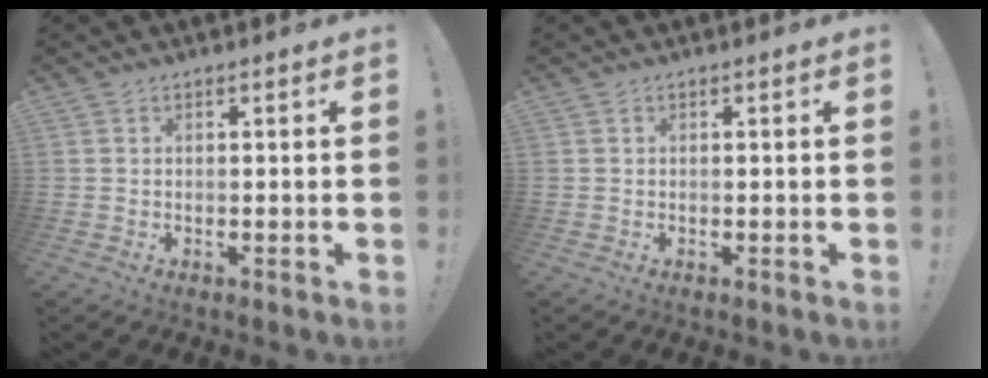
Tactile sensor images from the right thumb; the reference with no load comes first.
{"total": 0.0}